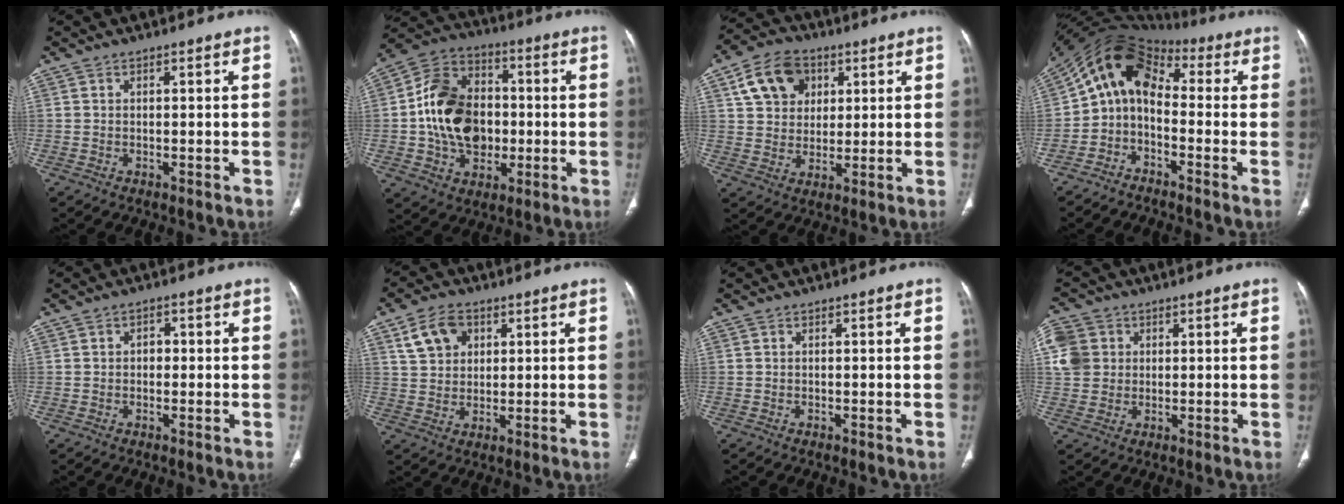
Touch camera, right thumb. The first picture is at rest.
{"total": 18.0, "force": [-0.9, 13.5, 11.8], "torque": [-0.173, 0.026, -0.014]}
{"total": 11.4, "force": [4.5, 8.8, 5.7], "torque": [-0.072, -0.005, 0.077]}
{"total": 10.3, "force": [-1.3, 7.5, 7.0], "torque": [-0.106, 0.066, -0.042]}
{"total": 2.0, "force": [0.0, 1.5, 1.3], "torque": [-0.008, 0.007, -0.004]}
{"total": 7.4, "force": [3.4, 5.4, 3.8], "torque": [-0.050, -0.004, 0.064]}
{"total": 0.0}
{"total": 7.8, "force": [1.7, 7.0, 3.1], "torque": [-0.057, 0.009, 0.033]}